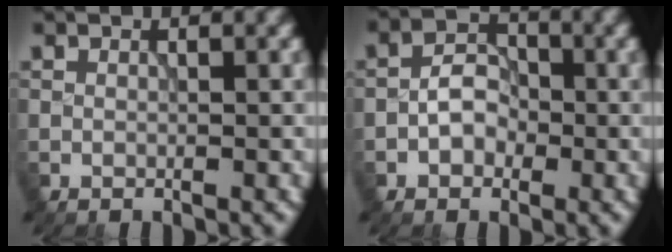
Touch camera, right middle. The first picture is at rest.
{"total": 2.9, "force": [-0.9, 2.1, 1.8], "torque": [-0.029, 0.007, -0.022]}